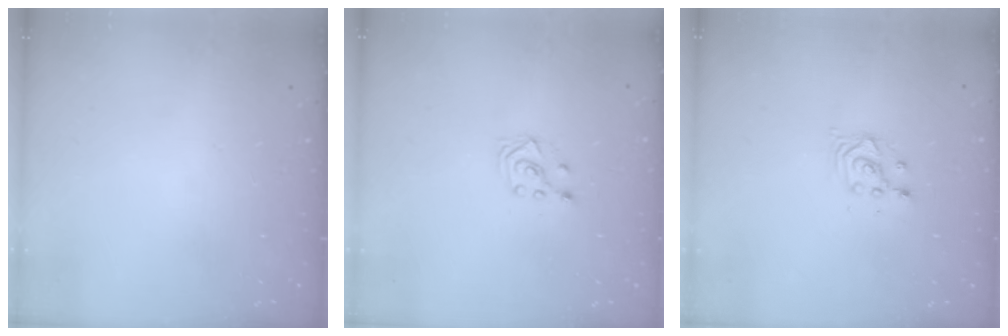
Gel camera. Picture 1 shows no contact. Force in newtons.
{"total": 3.1, "press": 3.1, "slide": 0.8}
{"total": 2.8, "press": 2.8, "slide": 0.1}